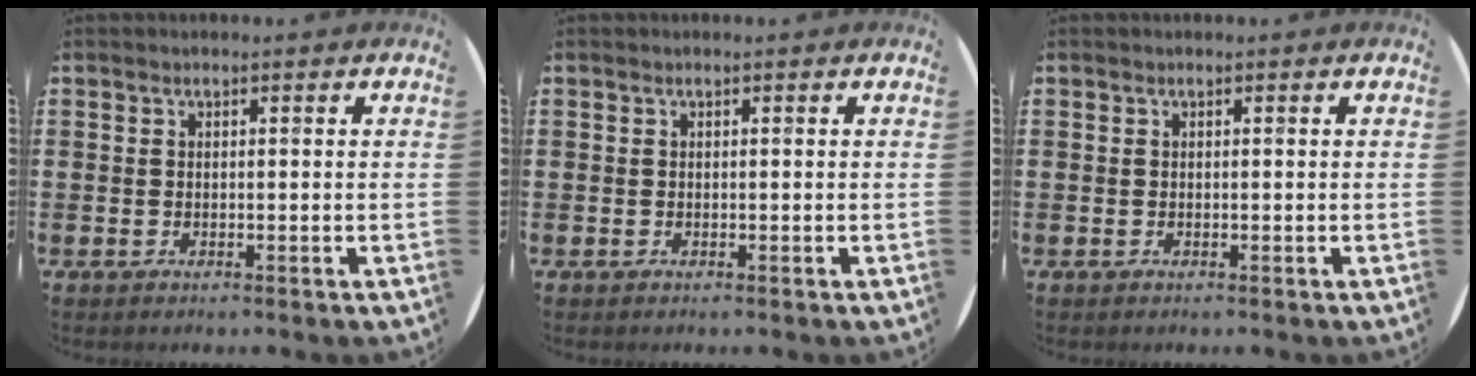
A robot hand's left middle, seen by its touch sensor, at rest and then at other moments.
{"total": 0.0}
{"total": 0.0}